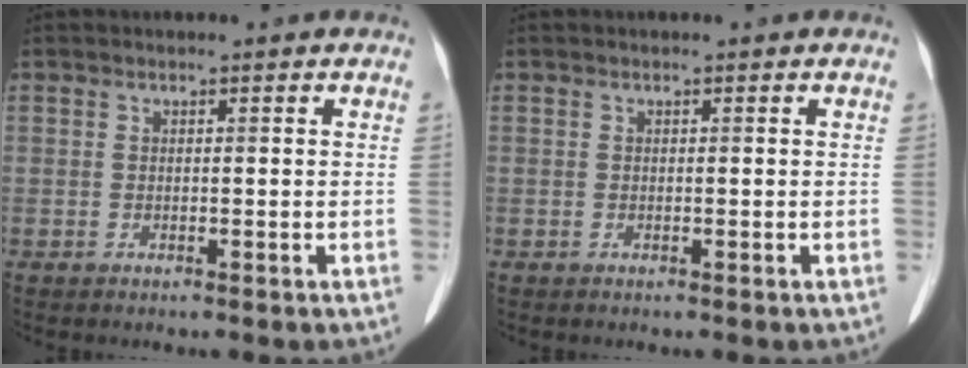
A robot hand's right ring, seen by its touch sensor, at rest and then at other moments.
{"total": 0.0}